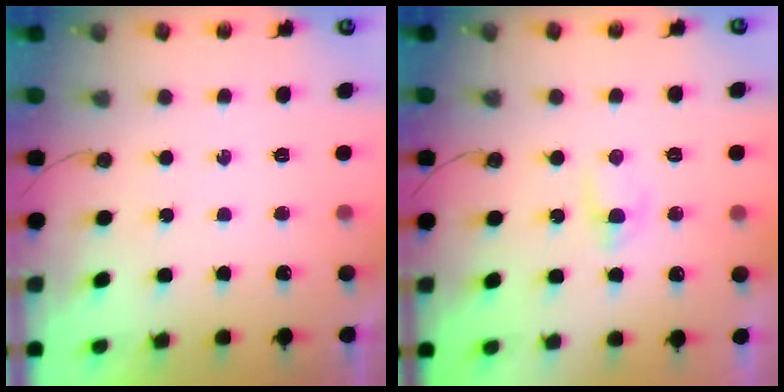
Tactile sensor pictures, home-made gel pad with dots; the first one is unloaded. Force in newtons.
{"total": 2.5, "press": 2.5, "slide": 0.4}